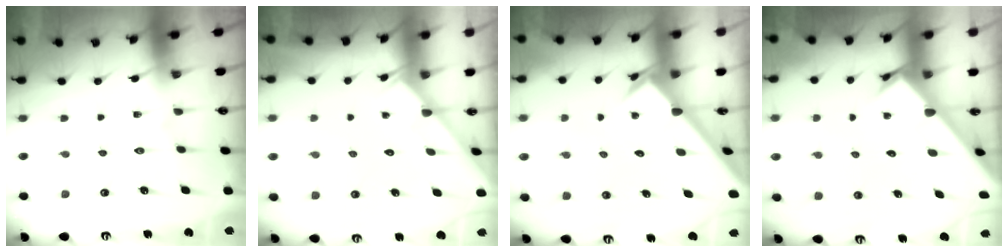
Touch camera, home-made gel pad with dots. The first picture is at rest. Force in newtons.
{"total": 1.6, "press": 1.6, "slide": 0.1}
{"total": 2.6, "press": 2.6, "slide": 0.2}
{"total": 2.3, "press": 2.3, "slide": 0.1}